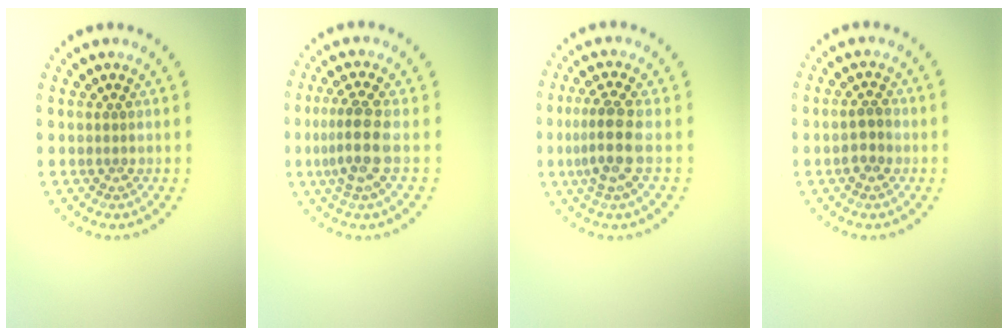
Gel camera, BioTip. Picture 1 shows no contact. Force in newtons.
{"total": 3.6, "press": 3.0, "slide": 2.0}
{"total": 3.5, "press": 2.8, "slide": 2.0}
{"total": 1.9, "press": 1.9, "slide": 0.4}